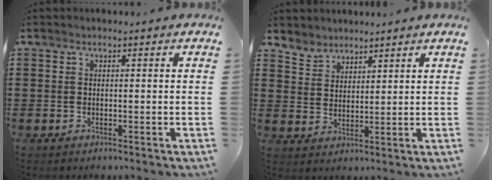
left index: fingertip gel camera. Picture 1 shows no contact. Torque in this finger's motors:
{"motor_torque": [-0.13, -0.11, -0.36, -0.09]}